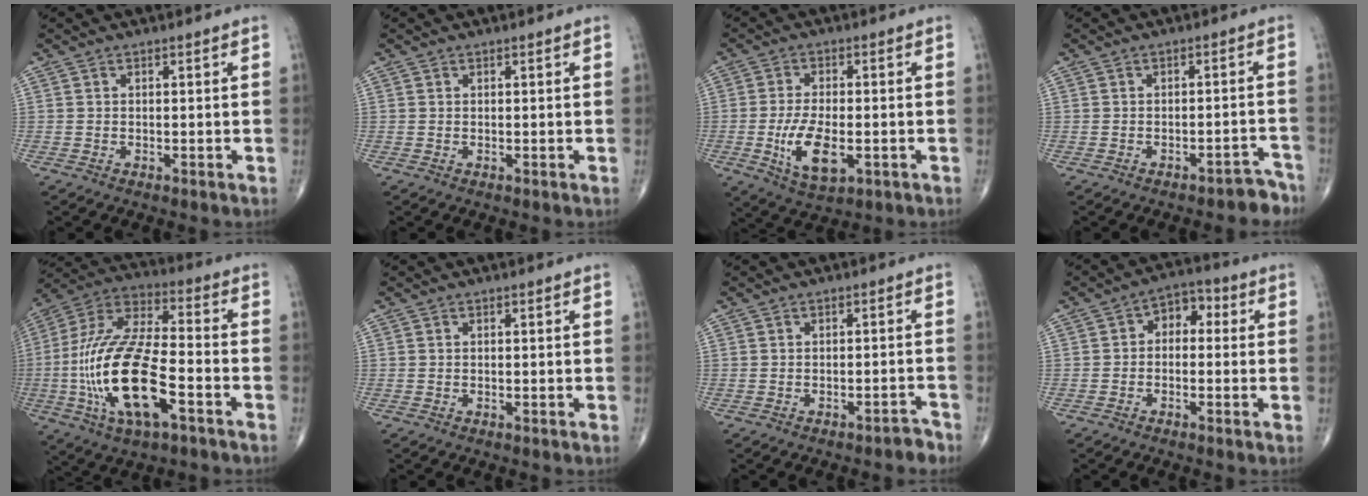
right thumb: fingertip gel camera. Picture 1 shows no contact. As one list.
[{"total": 0.0}, {"total": 9.6, "force": [-2.3, 4.5, 8.2], "torque": [-0.151, -0.005, -0.034]}, {"total": 4.2, "force": [-3.6, 1.8, 1.2], "torque": [0.004, 0.040, -0.044]}, {"total": 22.8, "force": [-6.3, 8.9, 20.0], "torque": [-0.424, 0.027, -0.107]}, {"total": 0.0}, {"total": 2.0, "force": [-1.7, 0.7, 0.7], "torque": [-0.008, 0.019, -0.021]}, {"total": 5.4, "force": [0.3, 3.8, 3.8], "torque": [-0.023, 0.024, -0.011]}]